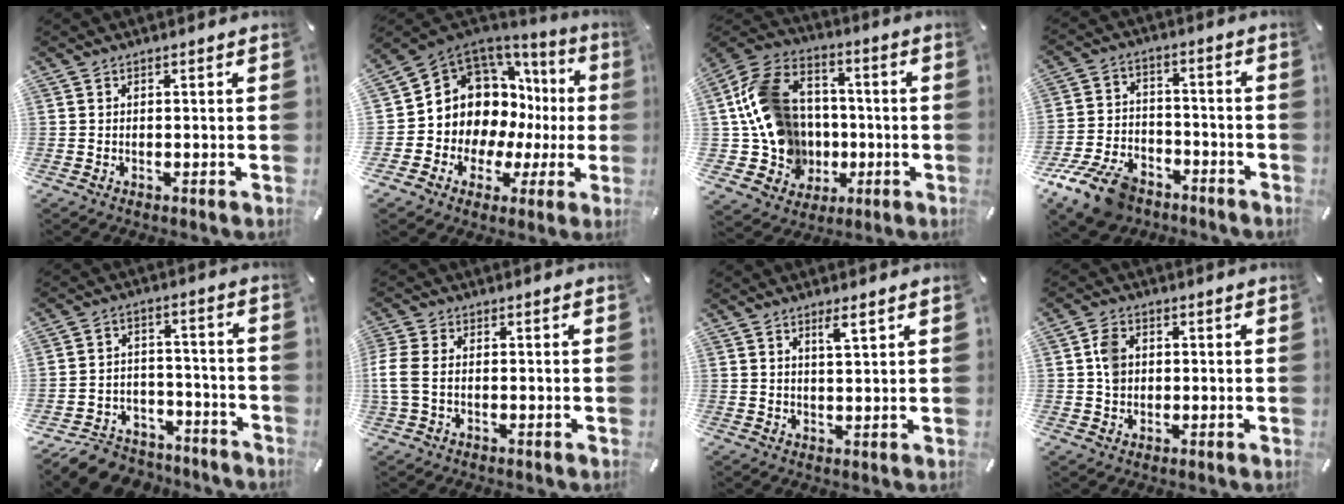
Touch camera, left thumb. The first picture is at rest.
{"total": 12.3, "force": [3.7, 10.5, 5.2], "torque": [-0.097, -0.056, 0.085]}
{"total": 18.1, "force": [-0.1, 16.0, 8.4], "torque": [-0.159, 0.009, 0.013]}
{"total": 12.4, "force": [-8.3, 7.2, 5.8], "torque": [-0.109, 0.057, -0.151]}
{"total": 8.9, "force": [-7.1, 5.0, 2.2], "torque": [-0.026, 0.050, -0.128]}
{"total": 5.0, "force": [-0.5, 2.9, 4.1], "torque": [-0.097, -0.002, -0.012]}
{"total": 3.6, "force": [2.4, 0.4, 2.6], "torque": [-0.056, -0.002, 0.041]}
{"total": 4.7, "force": [0.5, 3.9, 2.6], "torque": [-0.037, 0.004, 0.005]}